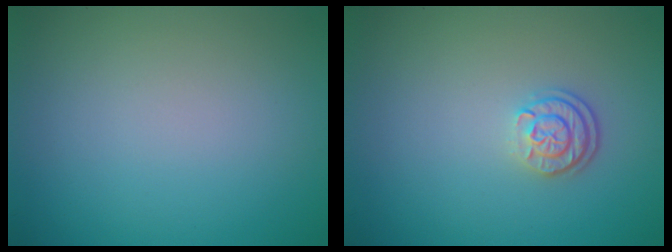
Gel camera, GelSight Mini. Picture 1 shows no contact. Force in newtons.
{"total": 2.4, "press": 1.9, "slide": 1.5}